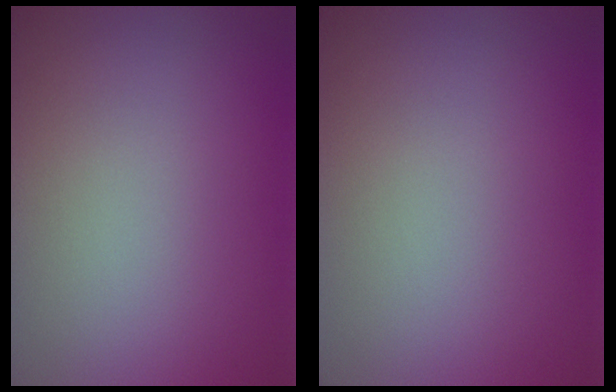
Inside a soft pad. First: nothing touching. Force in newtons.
{"total": 0.0}